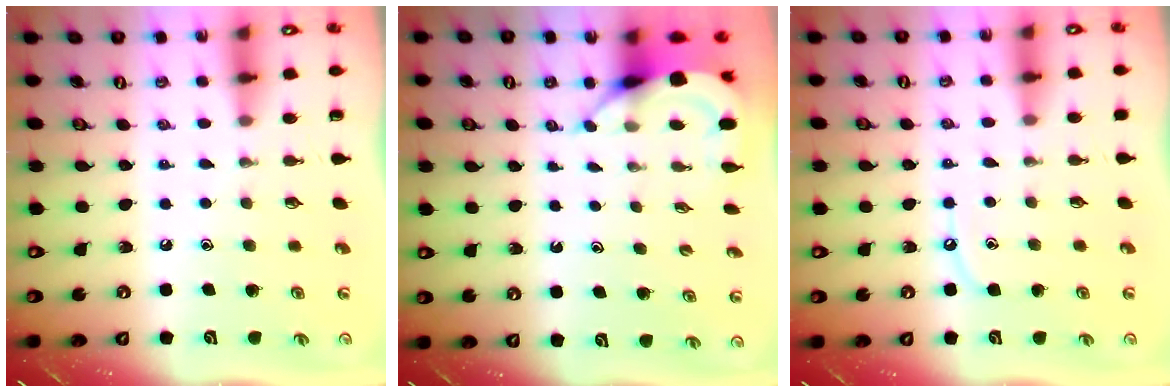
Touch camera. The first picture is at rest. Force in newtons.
{"total": 4.4, "press": 4.4, "slide": 0.5}
{"total": 5.0, "press": 4.9, "slide": 0.5}